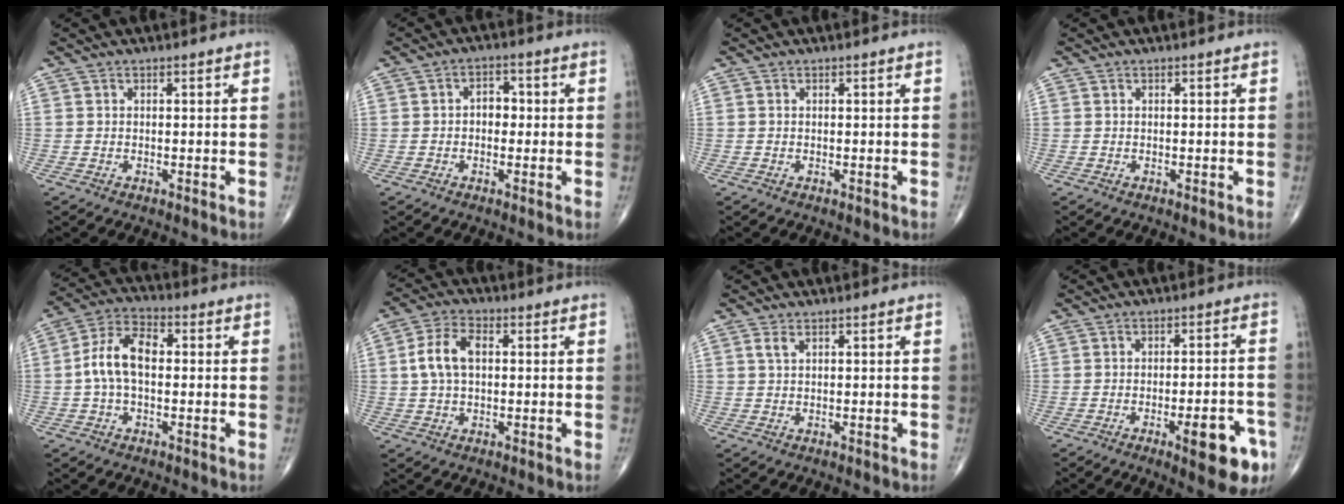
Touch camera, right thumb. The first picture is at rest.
{"total": 3.7, "force": [-0.1, 2.6, 2.6], "torque": [-0.022, 0.015, -0.009]}
{"total": 0.0}
{"total": 0.0}
{"total": 9.6, "force": [0.2, 5.5, 7.9], "torque": [-0.154, 0.029, -0.004]}
{"total": 7.8, "force": [1.0, 4.6, 6.2], "torque": [-0.126, 0.018, 0.017]}
{"total": 1.6, "force": [0.8, 0.7, 1.1], "torque": [-0.028, 0.006, 0.019]}
{"total": 10.7, "force": [-5.0, 3.3, 8.9], "torque": [-0.100, 0.023, -0.059]}